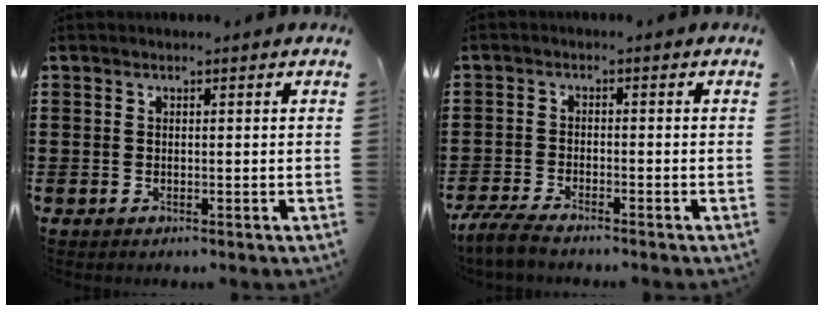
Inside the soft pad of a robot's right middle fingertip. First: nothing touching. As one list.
[{"total": 3.6, "force": [-3.2, 0.2, 1.5], "torque": [-0.048, -0.010, -0.069]}]